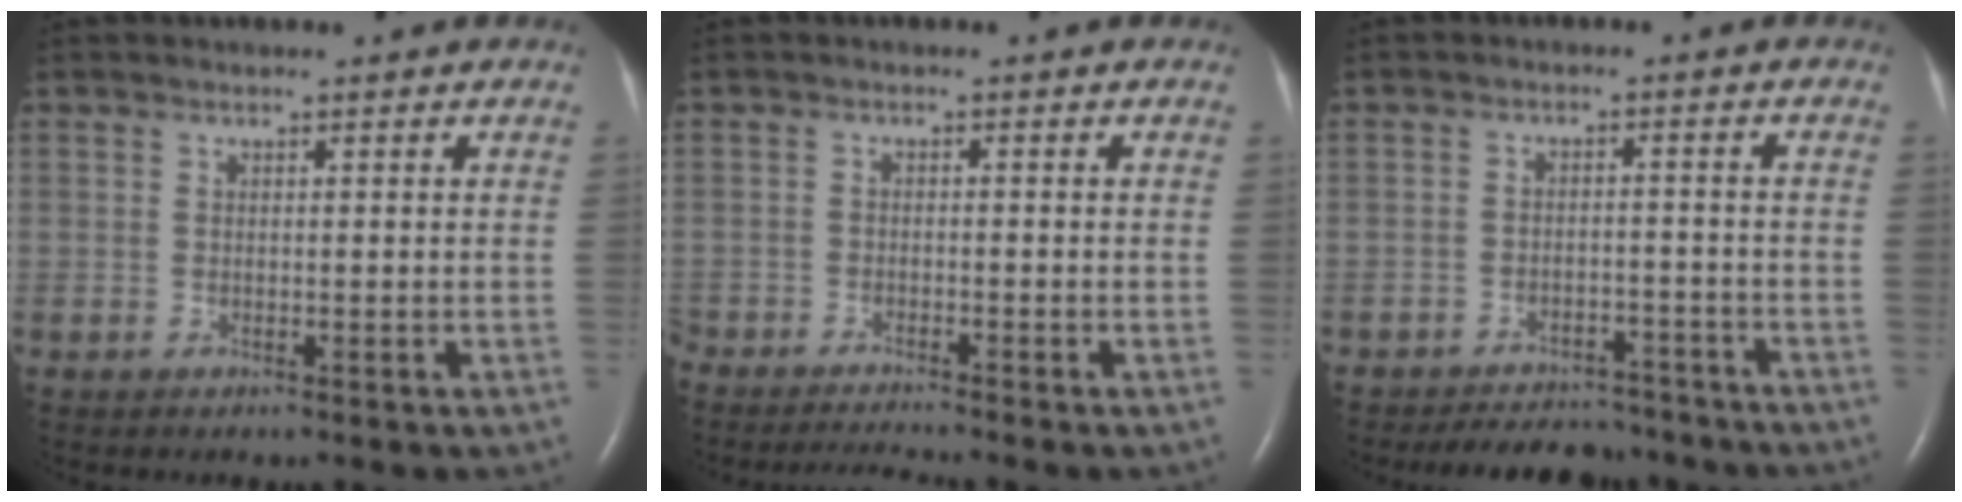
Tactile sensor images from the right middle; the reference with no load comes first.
{"total": 2.1, "force": [-2.1, -0.3, 0.1], "torque": [-0.004, -0.008, -0.041]}
{"total": 9.1, "force": [-8.3, 3.2, 1.9], "torque": [-0.026, 0.003, -0.108]}